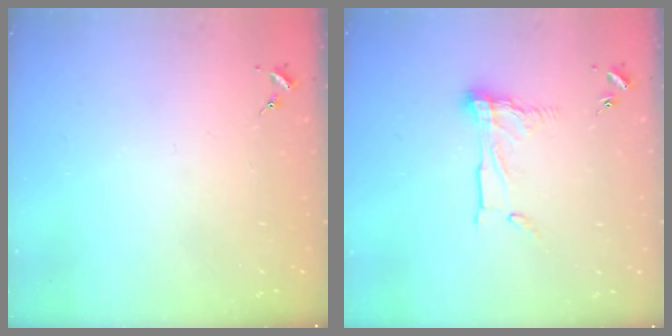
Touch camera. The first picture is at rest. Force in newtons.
{"total": 11.1, "press": 11.0, "slide": 0.9}